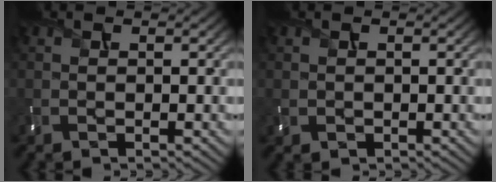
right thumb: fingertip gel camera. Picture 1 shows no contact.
{"total": 0.8, "force": [-0.1, 0.8, 0.2], "torque": [-0.007, -0.007, 0.001]}